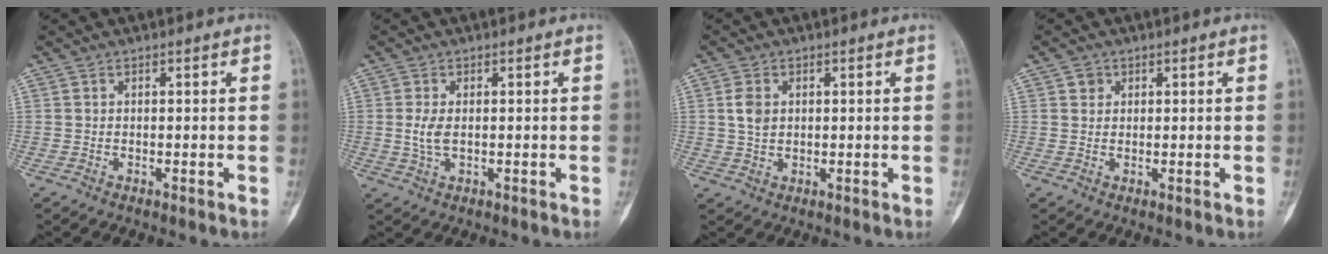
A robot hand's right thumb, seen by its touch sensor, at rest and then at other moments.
{"total": 3.0, "force": [0.1, 1.5, 2.6], "torque": [-0.062, -0.002, 0.003]}
{"total": 3.5, "force": [0.8, 2.5, 2.3], "torque": [-0.038, 0.000, 0.017]}
{"total": 1.7, "force": [0.7, 1.5, 0.4], "torque": [0.006, -0.001, 0.008]}